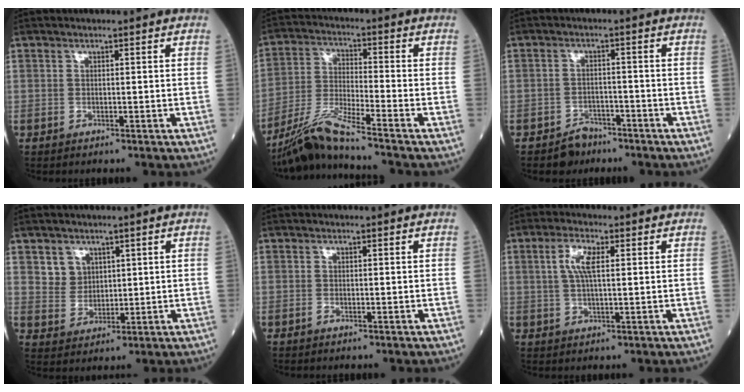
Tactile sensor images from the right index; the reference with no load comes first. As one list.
[{"total": 8.3, "force": [-7.2, -1.5, 4.0], "torque": [-0.086, -0.025, -0.139]}, {"total": 3.5, "force": [-2.6, 2.3, 0.3], "torque": [-0.007, 0.009, -0.040]}, {"total": 4.2, "force": [2.1, 3.6, 0.7], "torque": [-0.015, 0.006, 0.048]}, {"total": 0.0}, {"total": 4.5, "force": [1.2, 1.2, 4.2], "torque": [-0.090, 0.007, 0.025]}]